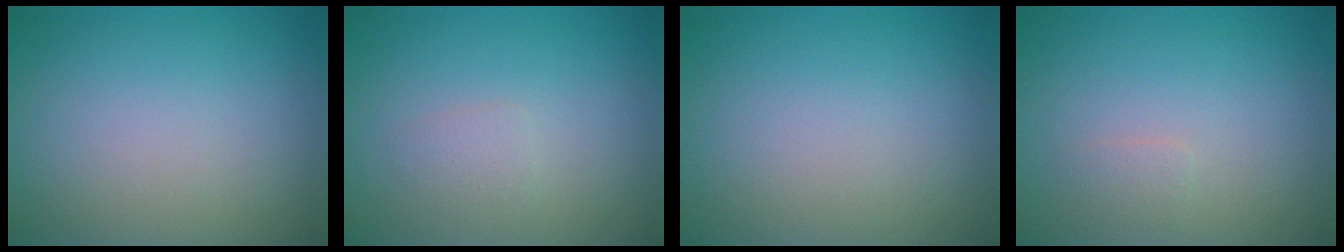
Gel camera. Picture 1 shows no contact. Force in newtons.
{"total": 1.0, "press": 1.0, "slide": 0.2}
{"total": 0.0}
{"total": 0.8, "press": 0.8, "slide": 0.1}